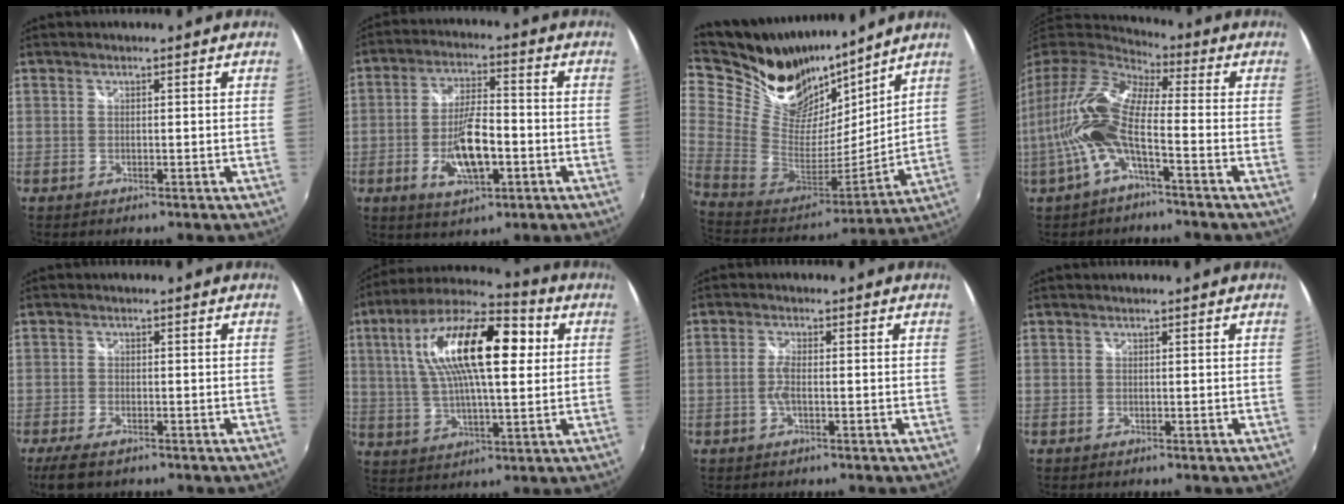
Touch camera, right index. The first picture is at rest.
{"total": 10.3, "force": [-3.2, 3.7, 9.1], "torque": [-0.176, -0.003, -0.053]}
{"total": 24.9, "force": [19.2, 10.9, 11.3], "torque": [-0.259, 0.012, 0.346]}
{"total": 16.4, "force": [-3.7, 5.1, 15.1], "torque": [-0.302, -0.006, -0.079]}
{"total": 5.6, "force": [-4.0, 2.1, 3.3], "torque": [-0.081, -0.019, -0.073]}
{"total": 20.7, "force": [5.3, 7.3, 18.6], "torque": [-0.342, 0.031, 0.081]}
{"total": 2.4, "force": [-0.6, 0.4, 2.2], "torque": [-0.049, 0.000, -0.014]}
{"total": 0.0}